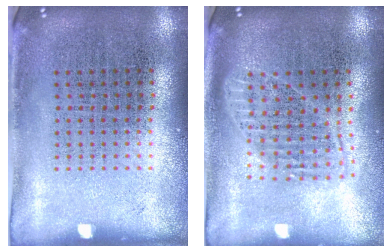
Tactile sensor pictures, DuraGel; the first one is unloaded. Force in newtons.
{"total": 1.8, "press": 1.5, "slide": 0.9}